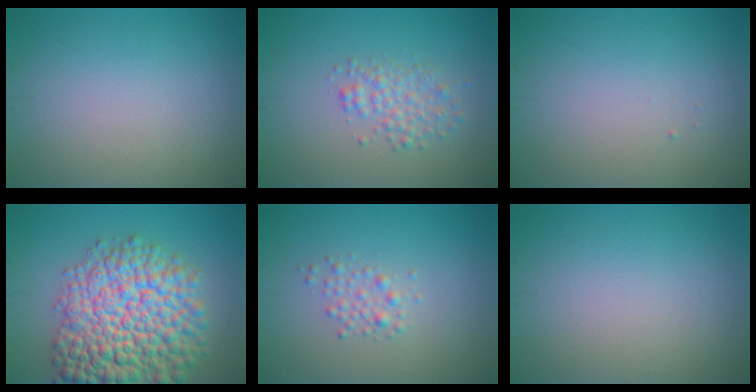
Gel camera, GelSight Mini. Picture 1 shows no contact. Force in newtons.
{"total": 2.5, "press": 2.5, "slide": 0.0}
{"total": 0.0}
{"total": 12.7, "press": 12.7, "slide": 0.5}
{"total": 1.5, "press": 1.5, "slide": 0.0}
{"total": 0.0}